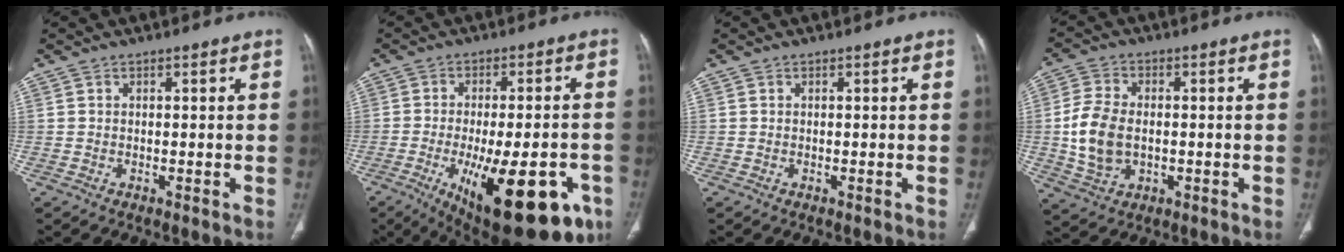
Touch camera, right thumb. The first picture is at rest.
{"total": 24.0, "force": [-10.0, 9.3, 19.7], "torque": [-0.238, 0.004, -0.125]}
{"total": 0.0}
{"total": 10.1, "force": [-0.7, 6.8, 7.5], "torque": [-0.148, 0.003, -0.010]}